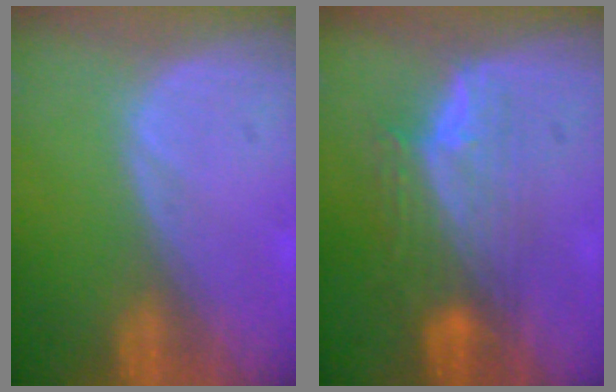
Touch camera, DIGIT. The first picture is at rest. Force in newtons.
{"total": 7.6, "press": 6.7, "slide": 3.5}